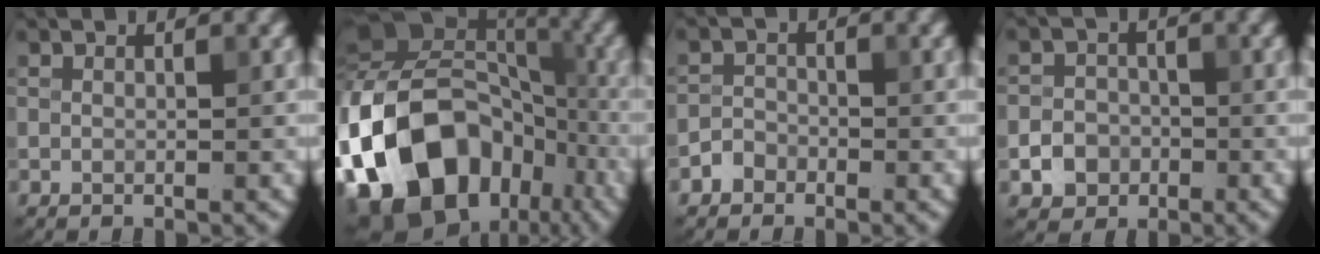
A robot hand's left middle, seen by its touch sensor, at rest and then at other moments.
{"total": 20.4, "force": [-8.0, 15.2, 10.9], "torque": [-0.209, -0.014, -0.135]}
{"total": 1.5, "force": [-1.0, 1.1, 0.1], "torque": [0.005, 0.007, -0.020]}
{"total": 2.7, "force": [-1.0, 2.4, 0.8], "torque": [0.000, 0.001, -0.022]}